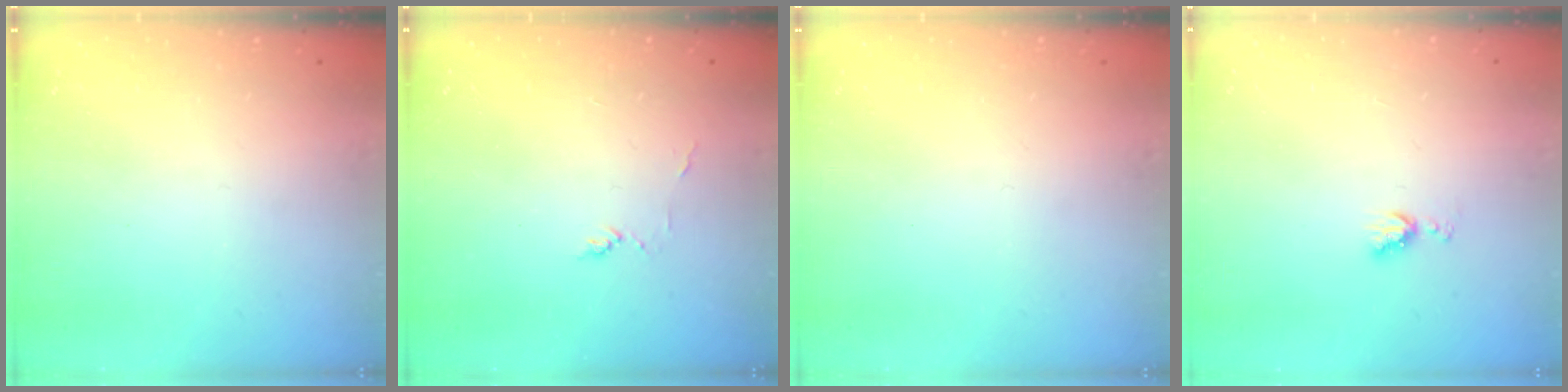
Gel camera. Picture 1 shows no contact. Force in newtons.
{"total": 2.6, "press": 2.6, "slide": 0.3}
{"total": 0.0}
{"total": 5.7, "press": 5.7, "slide": 0.6}